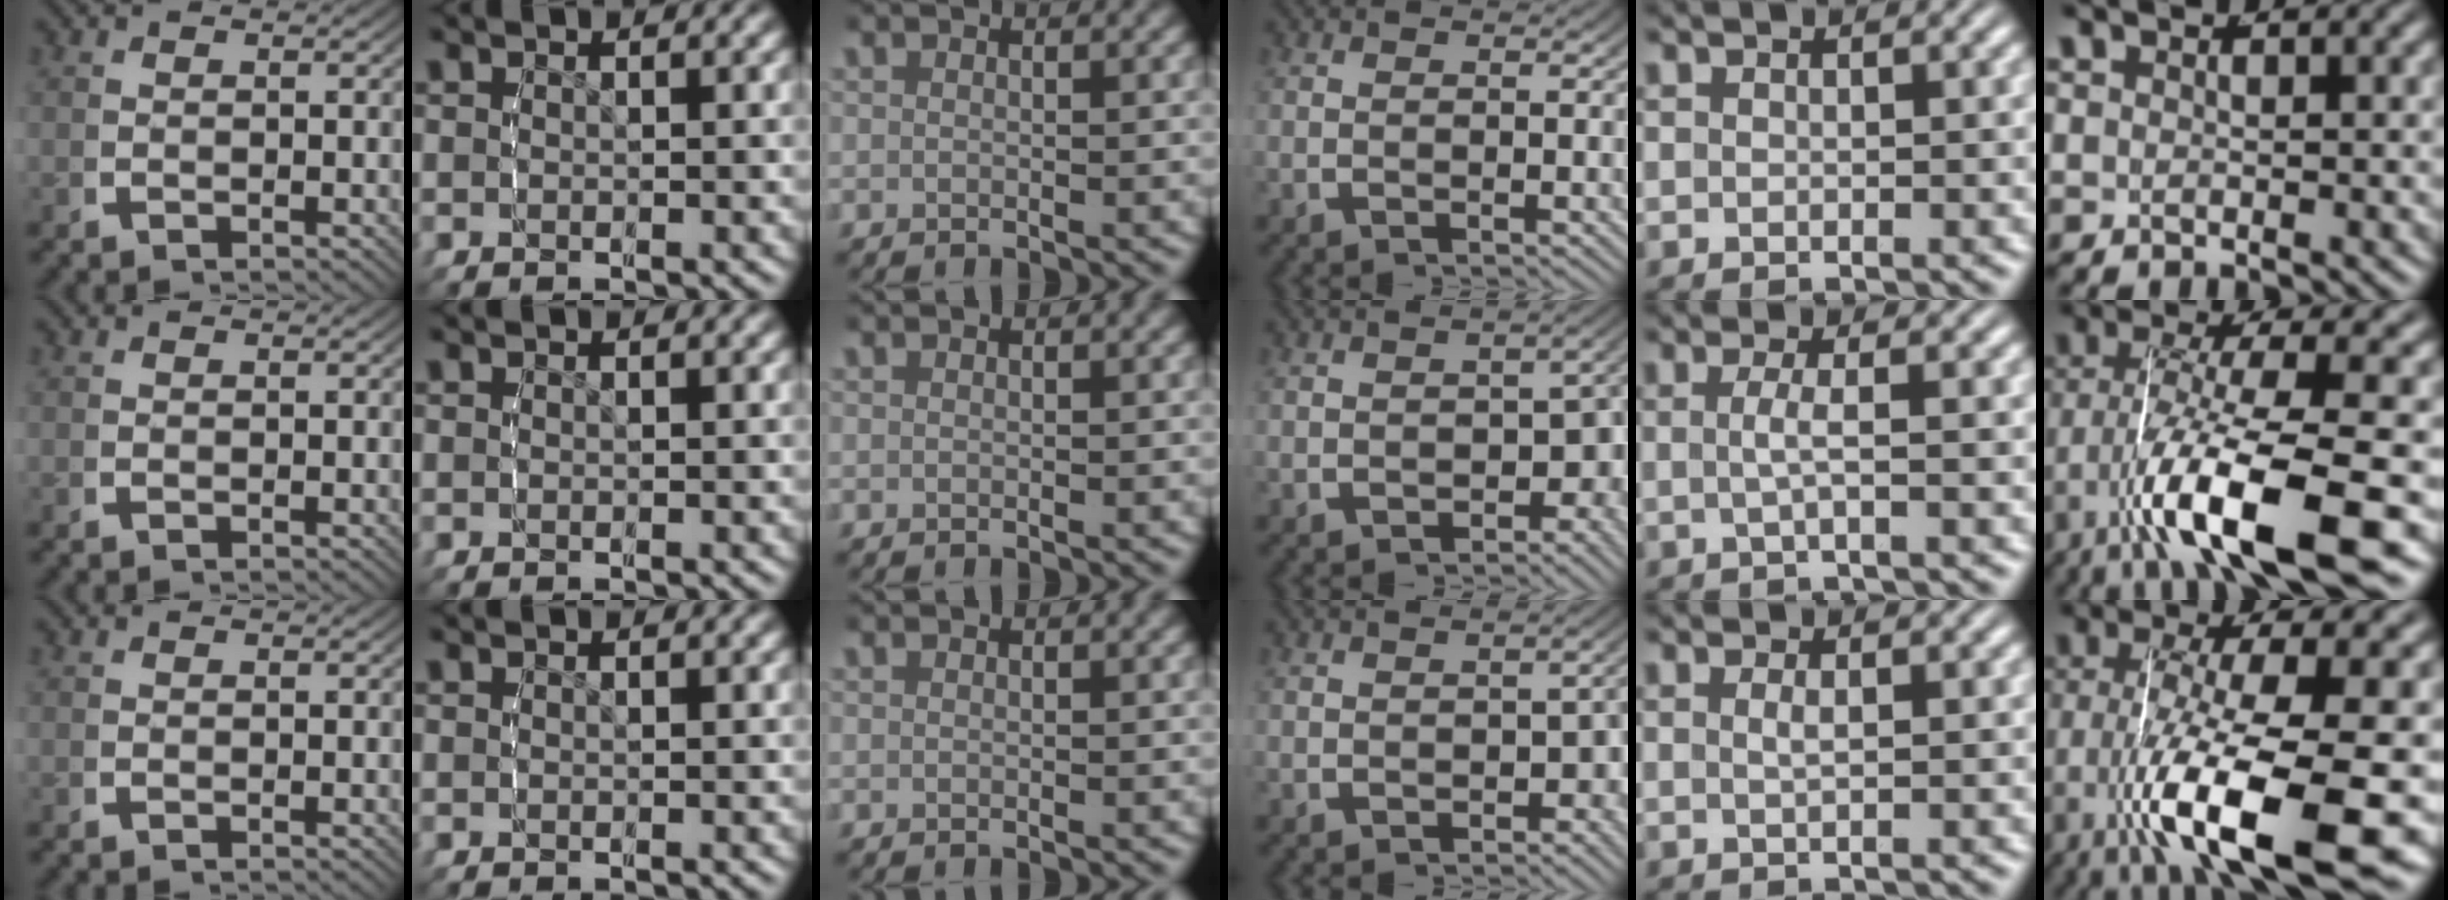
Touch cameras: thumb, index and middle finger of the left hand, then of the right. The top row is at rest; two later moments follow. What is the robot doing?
{"motion": "lift_and_place", "object": "condiment"}